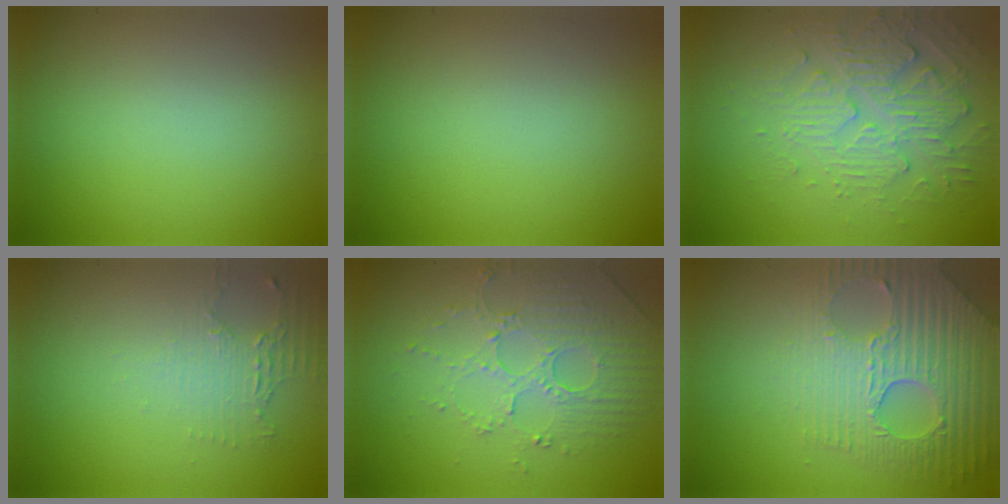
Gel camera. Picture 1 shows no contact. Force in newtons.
{"total": 0.0}
{"total": 3.9, "press": 3.5, "slide": 1.8}
{"total": 2.3, "press": 1.6, "slide": 1.6}
{"total": 5.0, "press": 3.4, "slide": 3.6}
{"total": 7.8, "press": 5.6, "slide": 5.4}